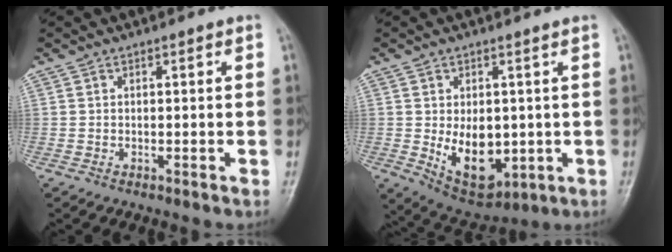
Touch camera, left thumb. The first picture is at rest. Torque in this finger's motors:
{"motor_torque": [0.82, 2.82, 1.31, 0.29, 0.11]}